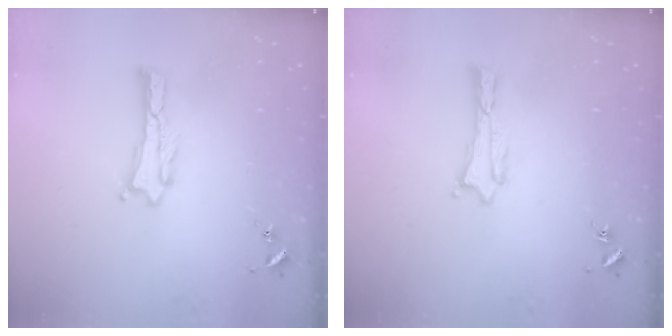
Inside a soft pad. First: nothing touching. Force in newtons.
{"total": 0.7, "press": 0.7, "slide": 0.1}